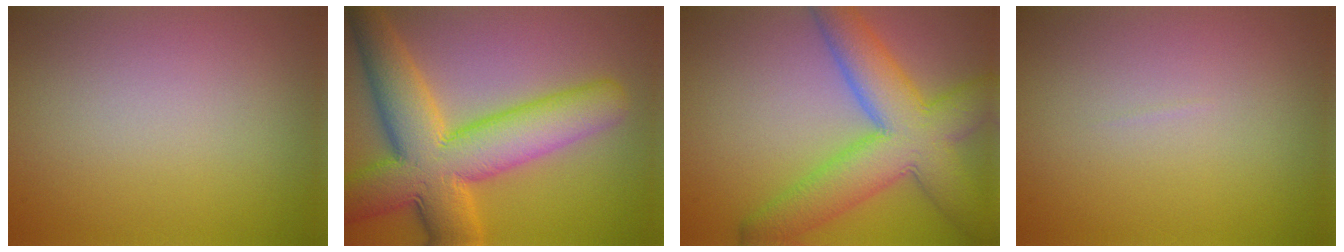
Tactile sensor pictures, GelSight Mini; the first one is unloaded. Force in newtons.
{"total": 11.3, "press": 11.3, "slide": 0.5}
{"total": 9.2, "press": 9.2, "slide": 0.3}
{"total": 0.0}